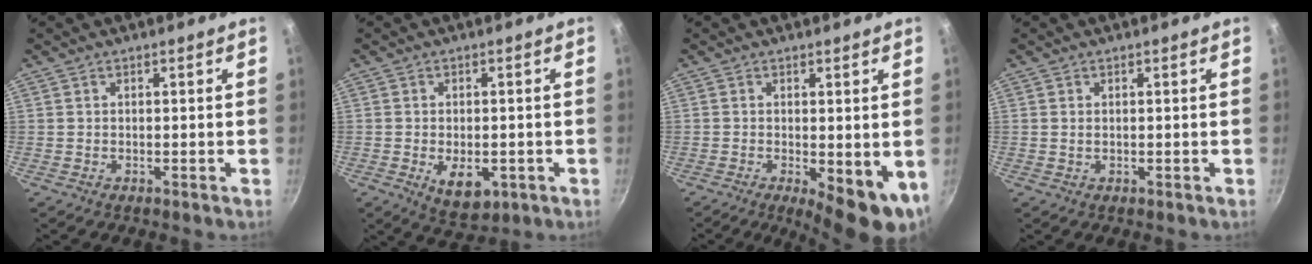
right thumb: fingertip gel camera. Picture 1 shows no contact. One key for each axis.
{"total": 7.1, "fx": -2.0, "fy": 4.1, "fz": 5.4, "tx": -0.065, "ty": -0.004, "tz": -0.016}
{"total": 9.5, "fx": -1.7, "fy": 3.5, "fz": 8.6, "tx": -0.094, "ty": -0.010, "tz": -0.012}
{"total": 0.7, "fx": 0.1, "fy": 0.5, "fz": 0.5, "tx": -0.008, "ty": 0.002, "tz": 0.002}